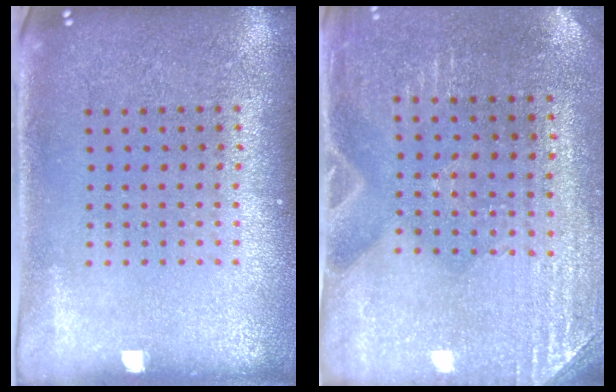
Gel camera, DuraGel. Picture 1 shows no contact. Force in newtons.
{"total": 3.0, "press": 2.8, "slide": 1.0}